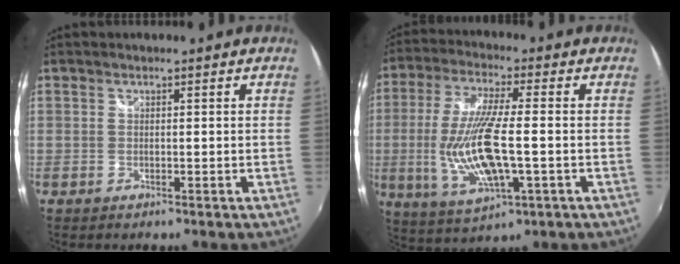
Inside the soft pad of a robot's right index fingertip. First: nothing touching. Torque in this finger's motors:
{"motor_torque": [1.53, -0.61, 0.90, 0.21]}